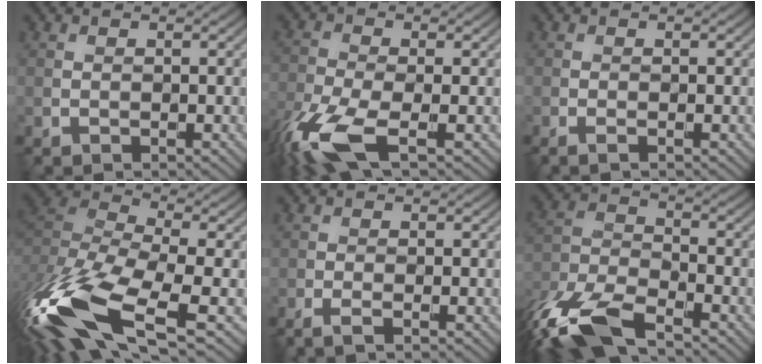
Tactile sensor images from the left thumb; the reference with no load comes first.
{"total": 9.1, "force": [-4.9, 3.1, 7.1], "torque": [-0.170, -0.022, -0.108]}
{"total": 0.8, "force": [-0.2, 0.1, 0.7], "torque": [-0.020, 0.000, -0.008]}
{"total": 17.2, "force": [-7.9, 6.4, 13.9], "torque": [-0.350, -0.024, -0.145]}
{"total": 1.4, "force": [-0.6, 0.1, 1.2], "torque": [-0.031, -0.001, -0.020]}
{"total": 11.6, "force": [-8.3, 3.8, 7.1], "torque": [-0.160, -0.016, -0.182]}